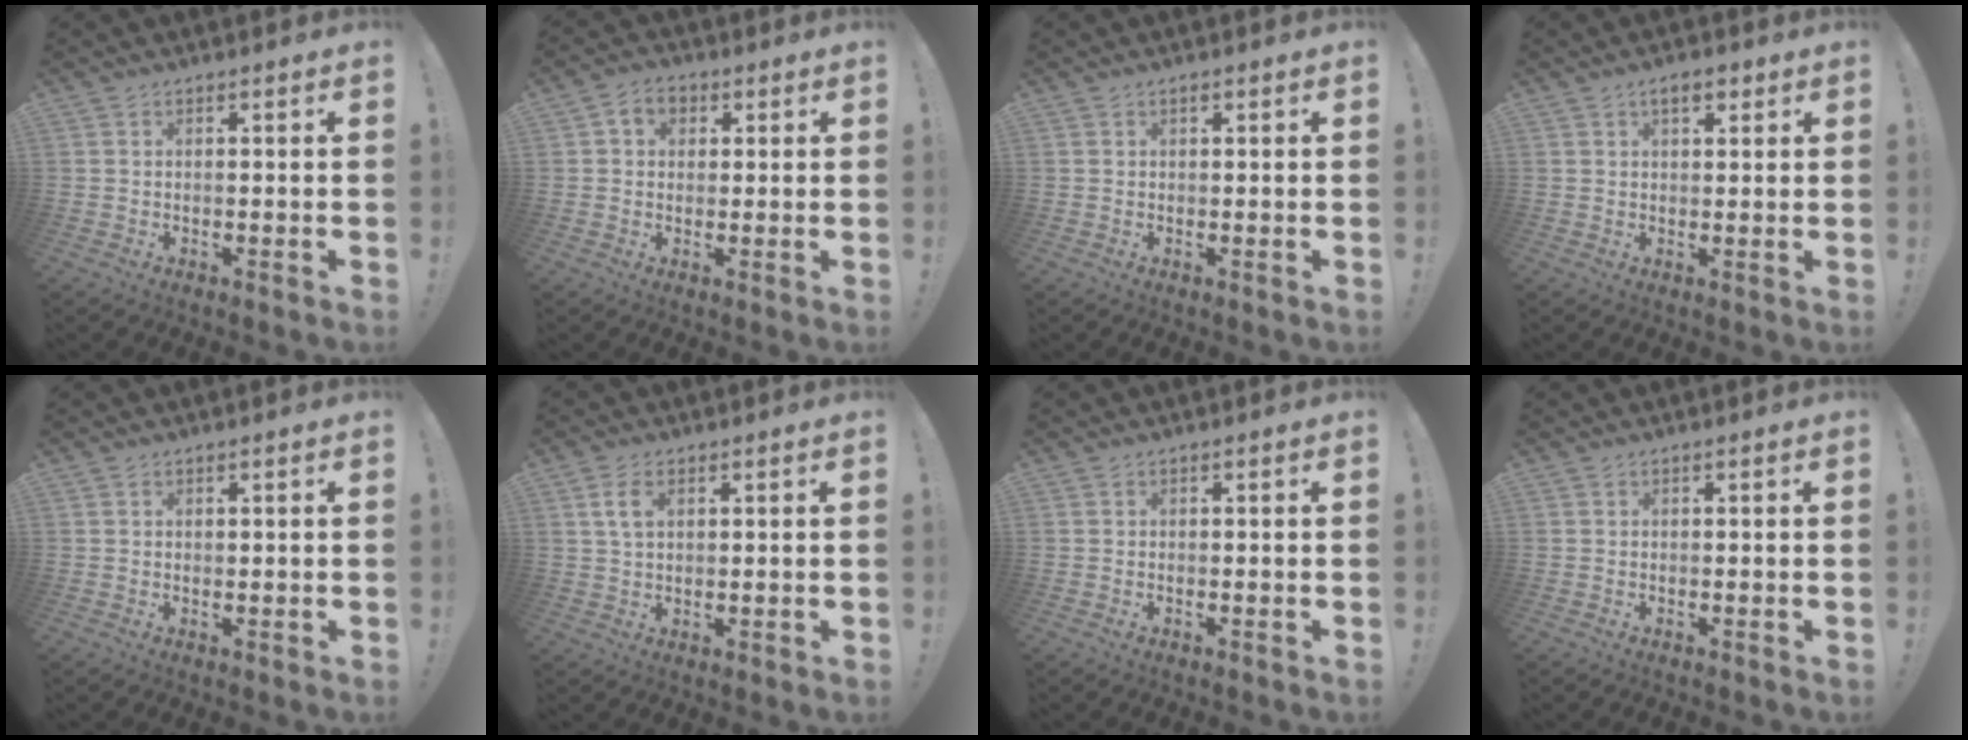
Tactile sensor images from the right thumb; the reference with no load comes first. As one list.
[{"total": 4.9, "force": [1.5, 3.8, 2.7], "torque": [-0.035, 0.001, 0.028]}, {"total": 0.6, "force": [0.3, 0.4, 0.3], "torque": [-0.005, 0.001, 0.006]}, {"total": 3.9, "force": [2.0, 1.7, 2.9], "torque": [-0.043, -0.001, 0.032]}, {"total": 0.7, "force": [0.6, 0.3, 0.2], "torque": [0.004, -0.003, 0.009]}, {"total": 5.6, "force": [2.2, 3.0, 4.2], "torque": [-0.075, -0.006, 0.038]}, {"total": 0.0}, {"total": 0.0}]